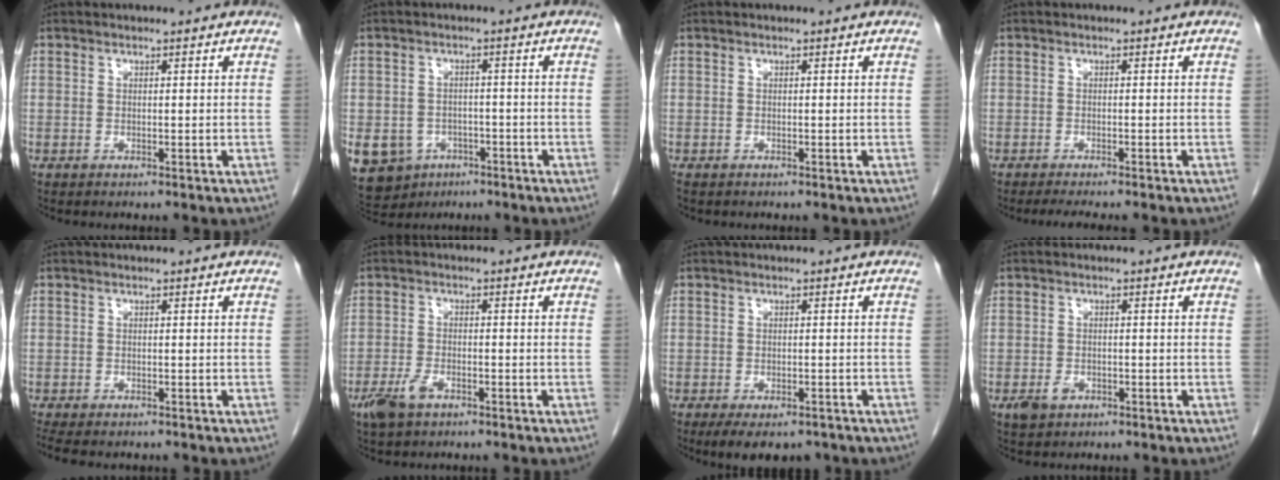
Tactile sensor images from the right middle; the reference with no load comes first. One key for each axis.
{"total": 12.1, "fx": -6.0, "fy": 9.7, "fz": 4.0, "tx": -0.113, "ty": 0.001, "tz": -0.081}
{"total": 0.9, "fx": -0.7, "fy": 0.4, "fz": 0.3, "tx": -0.008, "ty": -0.001, "tz": -0.009}
{"total": 4.0, "fx": -3.4, "fy": 0.3, "fz": 2.0, "tx": -0.027, "ty": -0.007, "tz": -0.048}
{"total": 6.7, "fx": -5.5, "fy": 2.3, "fz": 3.0, "tx": -0.047, "ty": -0.009, "tz": -0.080}
{"total": 4.3, "fx": -2.6, "fy": 1.9, "fz": 2.8, "tx": -0.064, "ty": -0.003, "tz": -0.046}
{"total": 7.1, "fx": -5.2, "fy": 3.2, "fz": 3.6, "tx": -0.044, "ty": -0.003, "tz": -0.073}
{"total": 2.5, "fx": -1.3, "fy": 1.7, "fz": 1.3, "tx": -0.025, "ty": 0.001, "tz": -0.013}